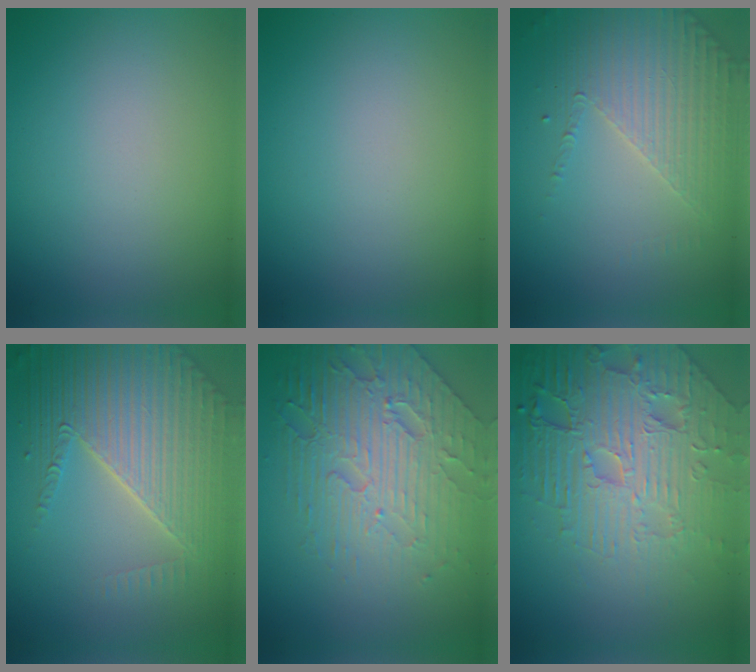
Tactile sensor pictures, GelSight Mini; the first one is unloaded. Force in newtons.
{"total": 0.0}
{"total": 4.3, "press": 3.2, "slide": 2.9}
{"total": 7.4, "press": 5.6, "slide": 4.8}
{"total": 7.7, "press": 5.3, "slide": 5.5}
{"total": 8.7, "press": 6.1, "slide": 6.2}